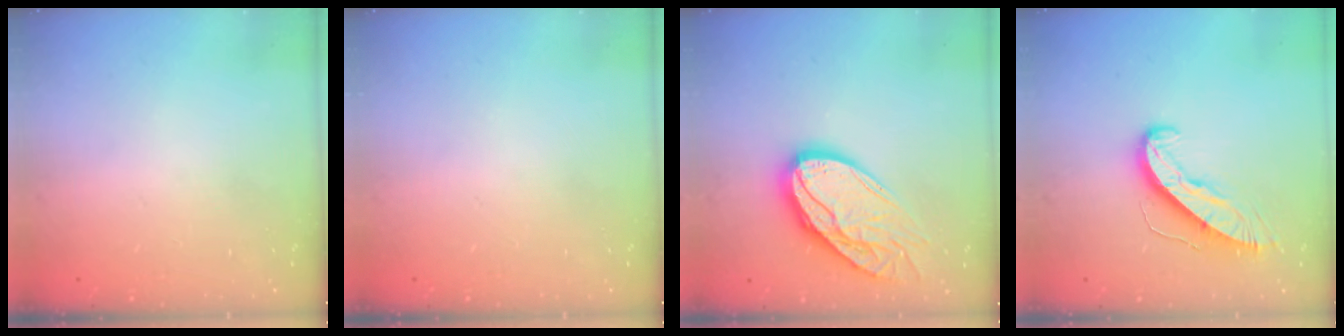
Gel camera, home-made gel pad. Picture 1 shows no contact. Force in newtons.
{"total": 0.0}
{"total": 17.7, "press": 17.6, "slide": 1.7}
{"total": 9.5, "press": 9.5, "slide": 0.4}